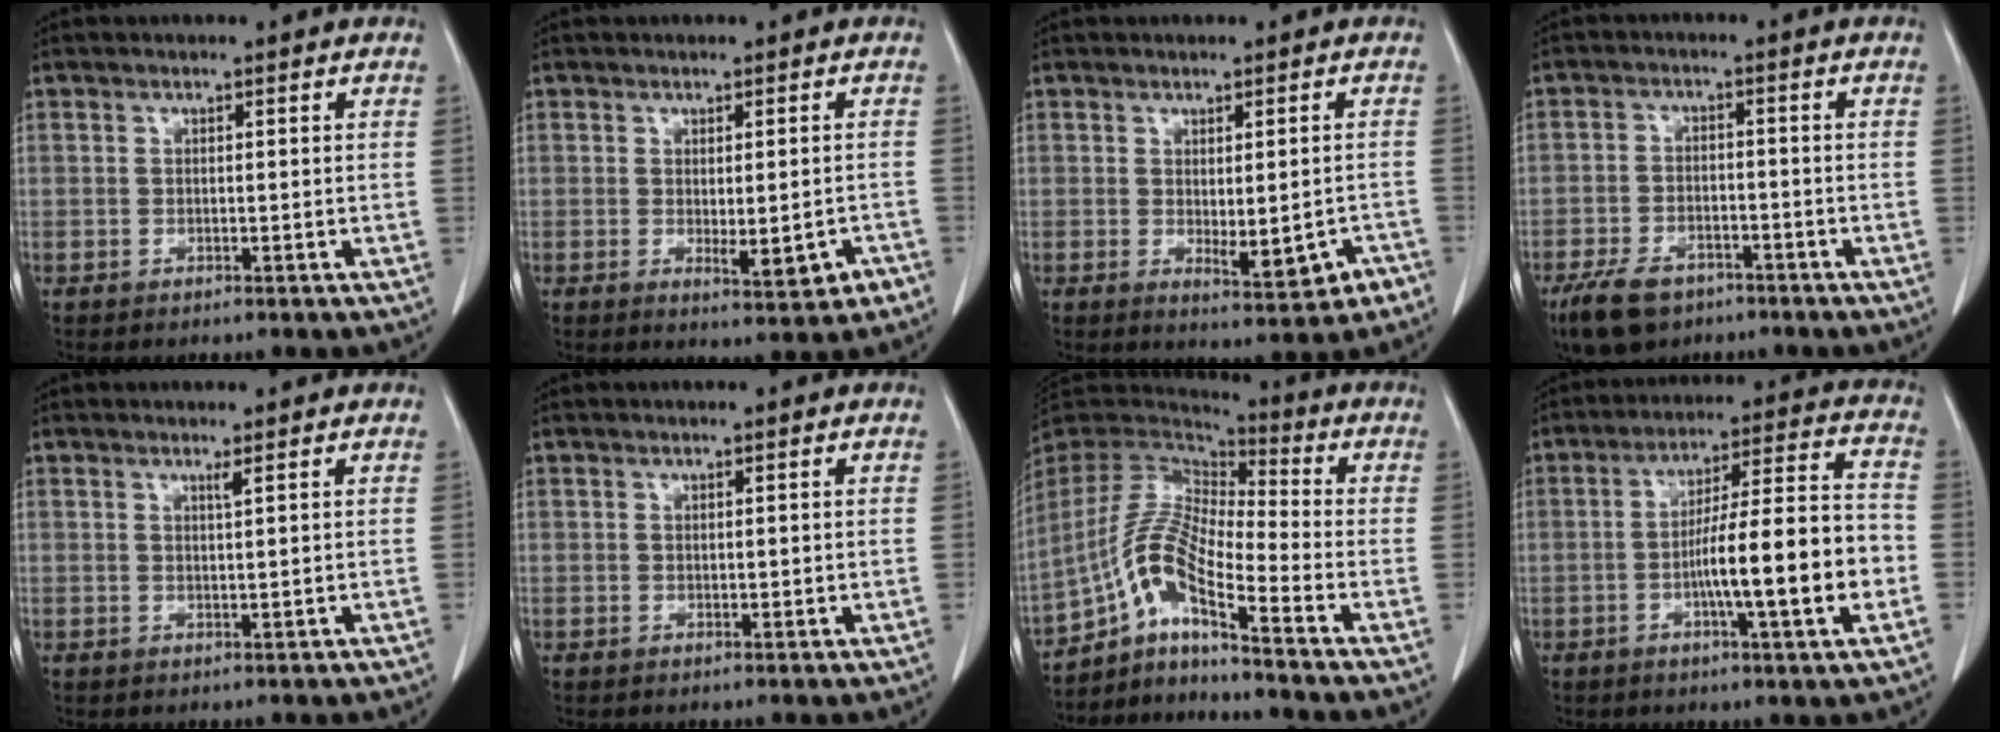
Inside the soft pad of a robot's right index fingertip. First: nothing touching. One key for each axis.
{"total": 5.2, "fx": -1.8, "fy": 1.5, "fz": 4.7, "tx": -0.056, "ty": -0.009, "tz": -0.016}
{"total": 6.1, "fx": -2.1, "fy": 2.0, "fz": 5.4, "tx": -0.060, "ty": -0.010, "tz": -0.018}
{"total": 8.0, "fx": -5.5, "fy": 4.3, "fz": 4.0, "tx": -0.078, "ty": -0.005, "tz": -0.091}
{"total": 0.9, "fx": 0.6, "fy": -0.3, "fz": 0.7, "tx": -0.019, "ty": -0.008, "tz": 0.012}
{"total": 0.5, "fx": 0.1, "fy": 0.3, "fz": 0.4, "tx": -0.006, "ty": -0.001, "tz": 0.003}
{"total": 11.4, "fx": -7.2, "fy": 0.9, "fz": 8.9, "tx": -0.191, "ty": 0.010, "tz": -0.138}
{"total": 14.8, "fx": -3.6, "fy": 0.8, "fz": 14.4, "tx": -0.229, "ty": 0.012, "tz": -0.058}